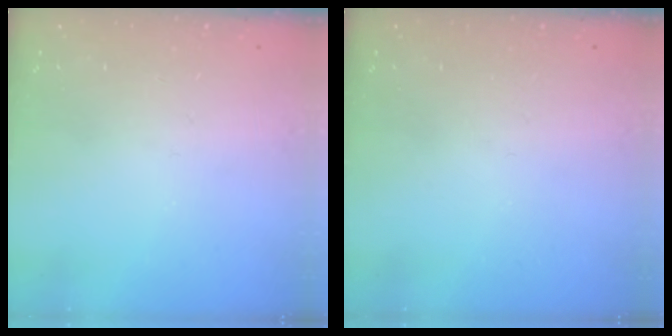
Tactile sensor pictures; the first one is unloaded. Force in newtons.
{"total": 0.0}